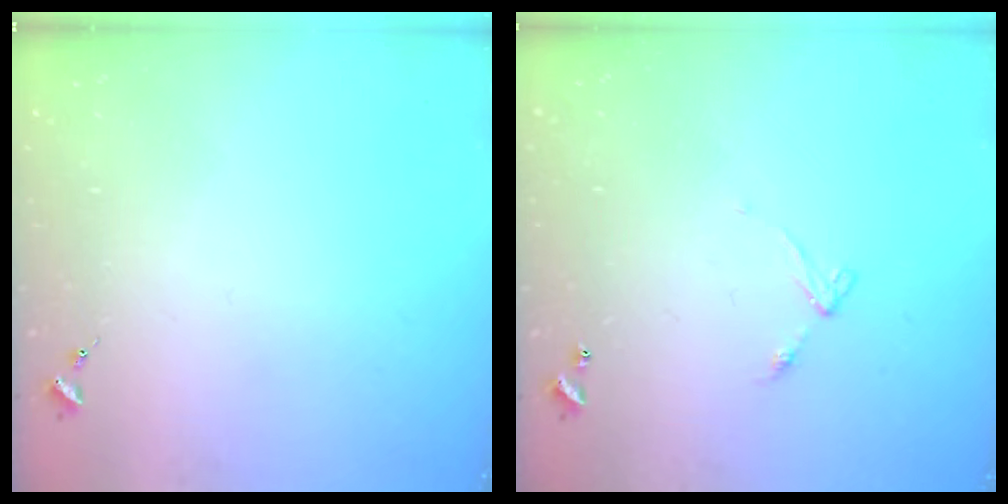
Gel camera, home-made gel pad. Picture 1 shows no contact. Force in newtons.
{"total": 5.9, "press": 5.9, "slide": 0.6}